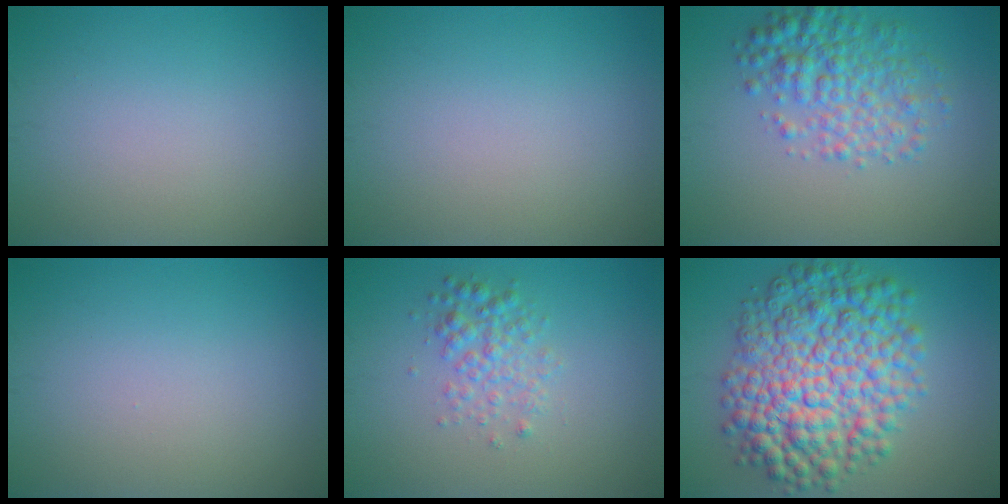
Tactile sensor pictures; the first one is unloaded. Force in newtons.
{"total": 0.0}
{"total": 4.7, "press": 4.7, "slide": 0.1}
{"total": 0.0}
{"total": 2.5, "press": 2.5, "slide": 0.0}
{"total": 11.3, "press": 11.3, "slide": 0.1}